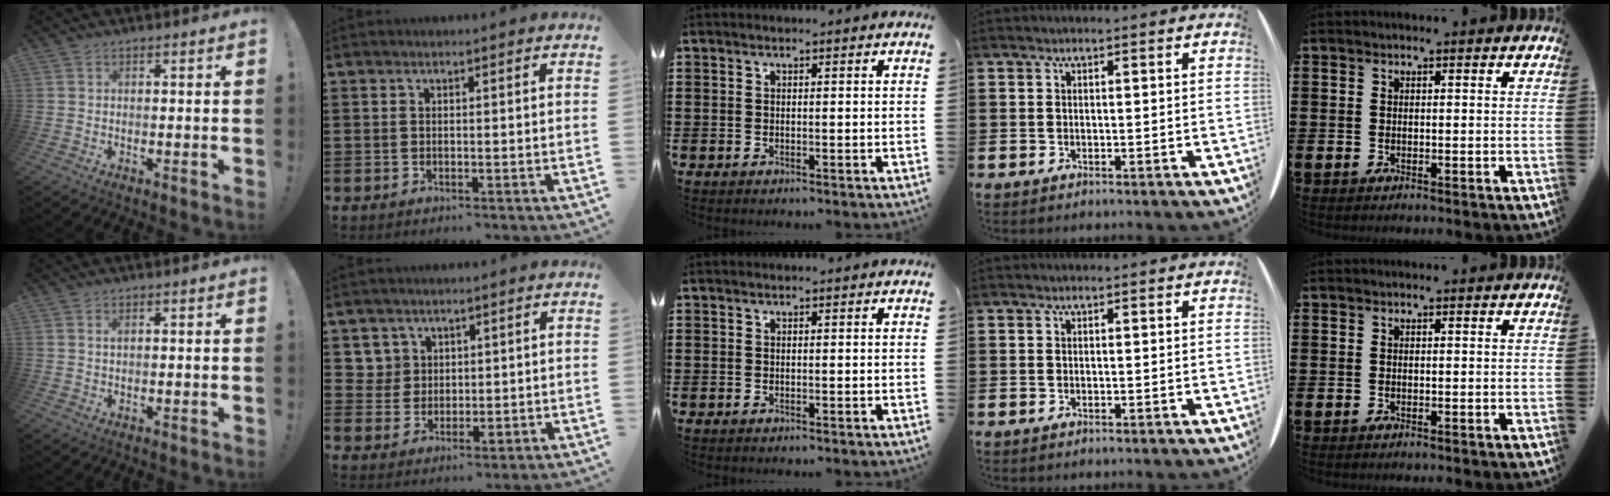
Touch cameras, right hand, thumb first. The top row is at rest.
{"thumb": {"total": 0.7, "force": [0.4, 0.3, 0.5], "torque": [-0.002, -0.002, 0.006]}, "index": {"total": 4.1, "force": [1.8, 3.6, 0.5], "torque": [-0.028, 0.014, 0.035]}}